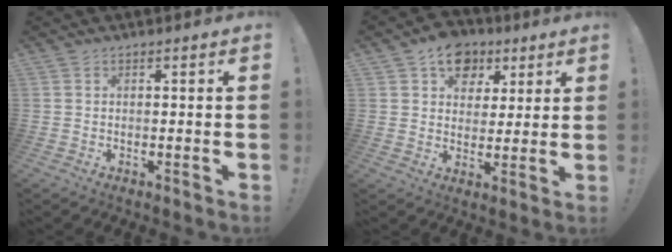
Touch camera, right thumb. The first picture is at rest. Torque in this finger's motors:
{"motor_torque": [-0.45, 0.89, 0.77, 0.29, 0.16]}